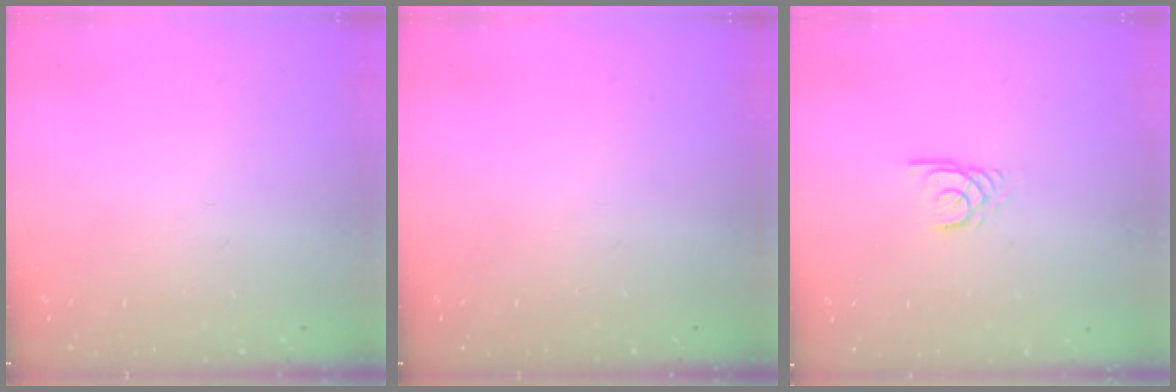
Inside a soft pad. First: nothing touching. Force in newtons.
{"total": 0.0}
{"total": 2.1, "press": 2.1, "slide": 0.0}